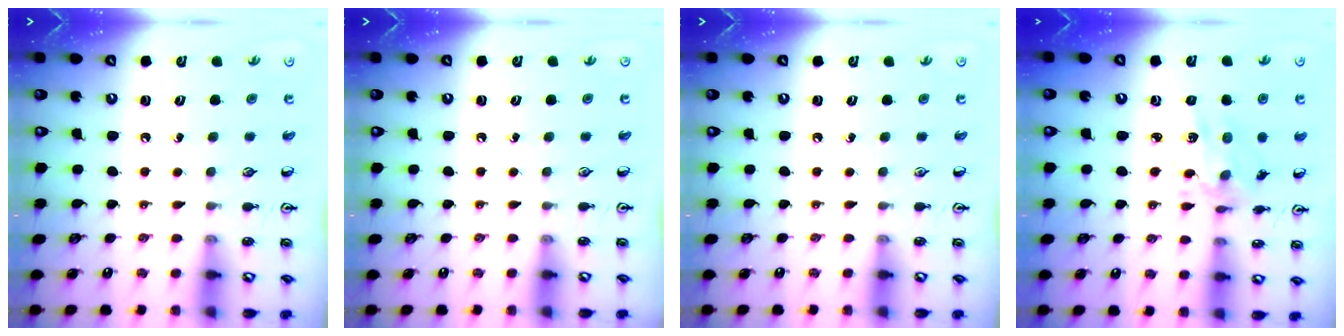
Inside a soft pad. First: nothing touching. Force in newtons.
{"total": 0.0}
{"total": 0.0}
{"total": 8.3, "press": 8.3, "slide": 0.5}